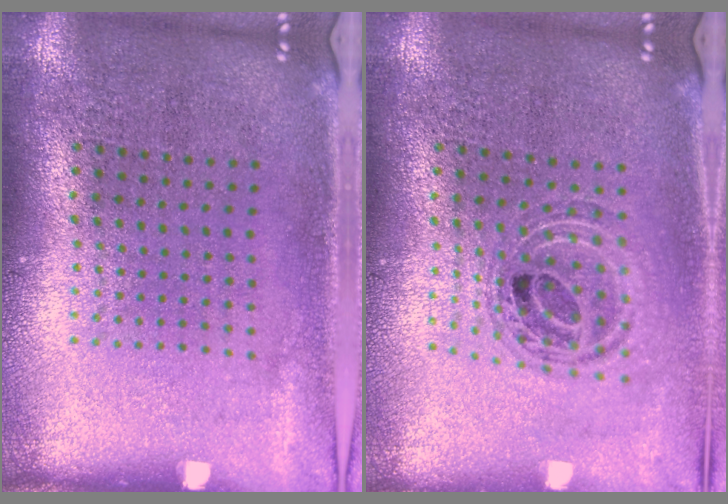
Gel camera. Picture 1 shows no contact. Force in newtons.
{"total": 0.5, "press": 0.5, "slide": 0.1}